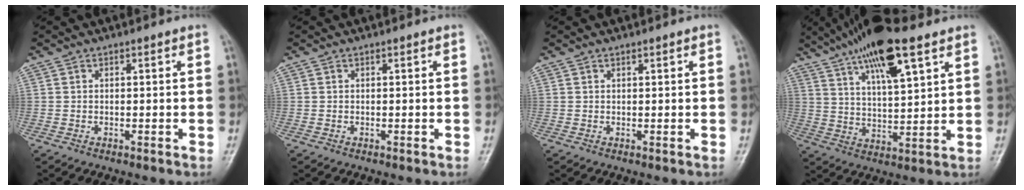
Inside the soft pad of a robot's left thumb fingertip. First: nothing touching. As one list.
[{"total": 0.0}, {"total": 0.6, "force": [0.4, 0.1, 0.3], "torque": [-0.006, -0.002, 0.006]}, {"total": 16.1, "force": [9.7, 4.3, 12.0], "torque": [-0.197, -0.024, 0.173]}]